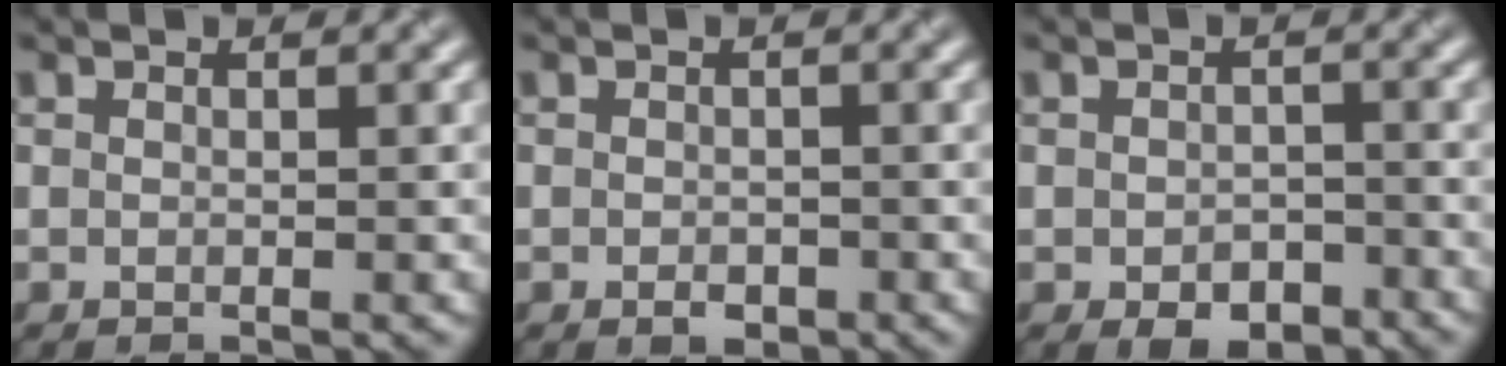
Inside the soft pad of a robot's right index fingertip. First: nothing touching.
{"total": 1.2, "force": [-0.5, 0.8, 0.7], "torque": [-0.012, -0.002, -0.009]}
{"total": 2.9, "force": [-1.3, 1.8, 1.8], "torque": [-0.025, -0.006, -0.021]}